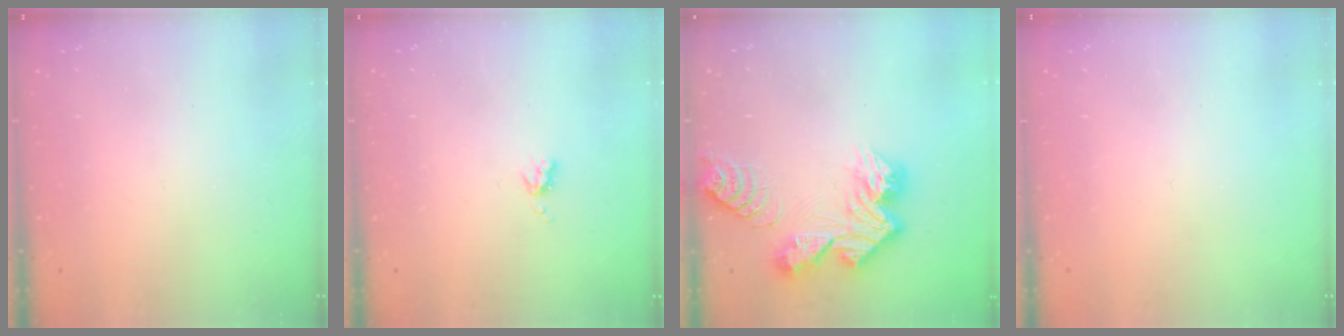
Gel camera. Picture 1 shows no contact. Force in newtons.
{"total": 4.0, "press": 4.0, "slide": 0.6}
{"total": 13.8, "press": 13.7, "slide": 1.2}
{"total": 0.0}